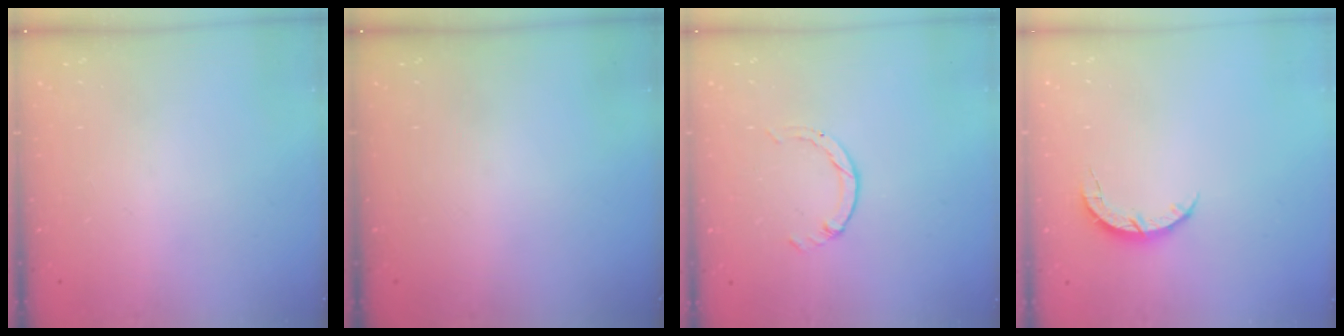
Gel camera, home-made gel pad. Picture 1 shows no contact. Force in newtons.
{"total": 0.0}
{"total": 0.5, "press": 0.5, "slide": 0.1}
{"total": 4.4, "press": 4.4, "slide": 0.5}